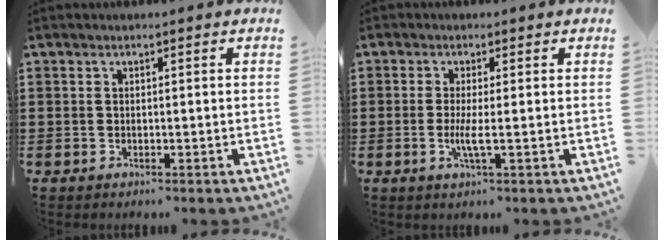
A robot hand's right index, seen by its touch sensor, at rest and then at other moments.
{"total": 3.1, "force": [-0.5, 0.1, 3.1], "torque": [-0.054, -0.006, -0.009]}